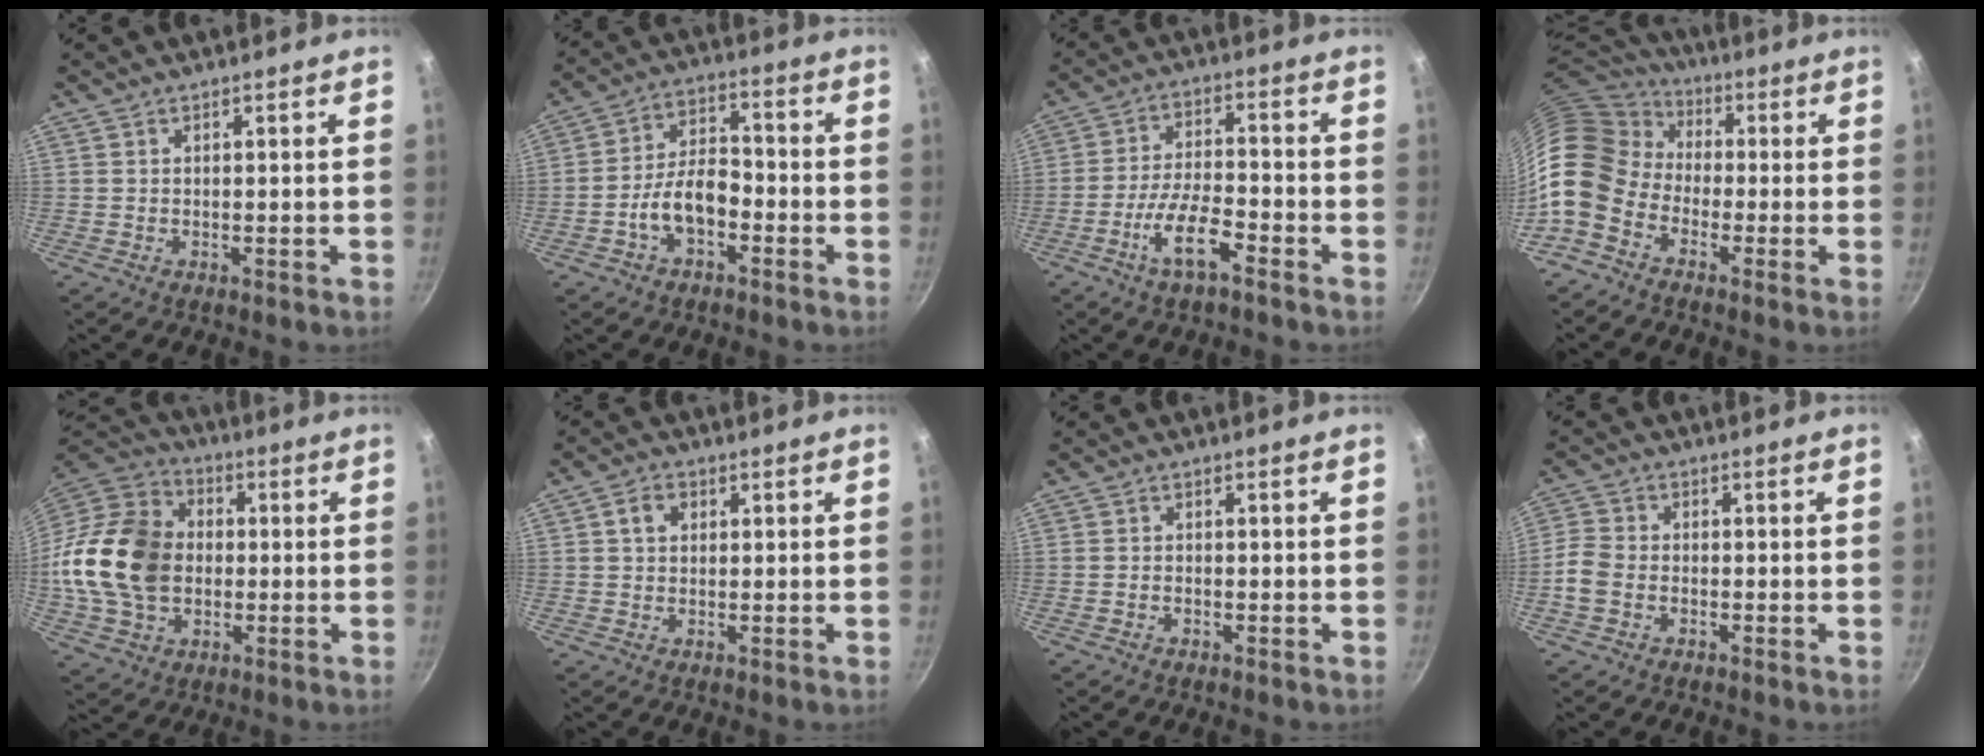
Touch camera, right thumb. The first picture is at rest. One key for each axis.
{"total": 8.8, "fx": -3.6, "fy": 4.9, "fz": 6.3, "tx": -0.096, "ty": 0.047, "tz": -0.068}
{"total": 8.9, "fx": -5.0, "fy": 2.7, "fz": 6.9, "tx": -0.130, "ty": 0.032, "tz": -0.096}
{"total": 16.0, "fx": -3.3, "fy": 12.2, "fz": 9.9, "tx": -0.178, "ty": 0.048, "tz": -0.092}
{"total": 20.9, "fx": -0.6, "fy": 15.7, "fz": 13.8, "tx": -0.250, "ty": 0.031, "tz": -0.014}
{"total": 4.9, "fx": 1.2, "fy": 3.8, "fz": 2.8, "tx": -0.031, "ty": 0.008, "tz": 0.014}
{"total": 0.8, "fx": -0.5, "fy": 0.5, "fz": 0.4, "tx": -0.014, "ty": 0.006, "tz": -0.012}
{"total": 5.1, "fx": -1.8, "fy": 3.7, "fz": 3.0, "tx": -0.070, "ty": 0.018, "tz": -0.048}